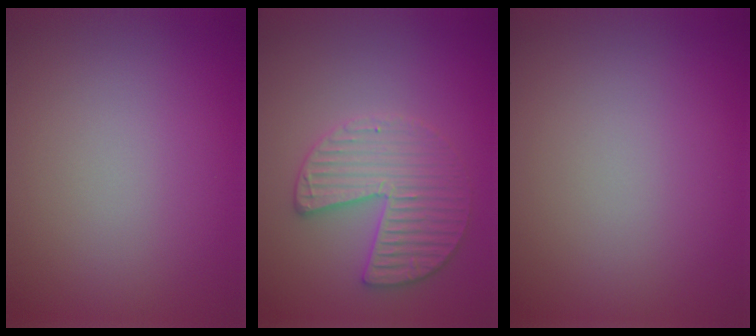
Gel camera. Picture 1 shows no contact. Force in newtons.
{"total": 3.6, "press": 3.6, "slide": 0.1}
{"total": 0.0}